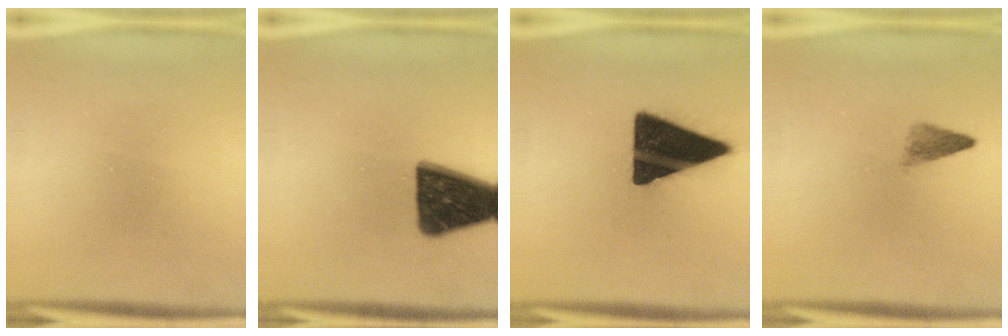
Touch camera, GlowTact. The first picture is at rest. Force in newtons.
{"total": 14.8}
{"total": 18.1}
{"total": 2.1}